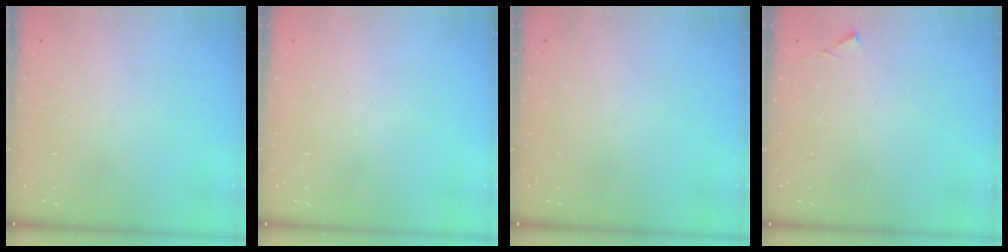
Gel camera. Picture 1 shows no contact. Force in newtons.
{"total": 0.0}
{"total": 0.0}
{"total": 4.8, "press": 4.8, "slide": 0.6}